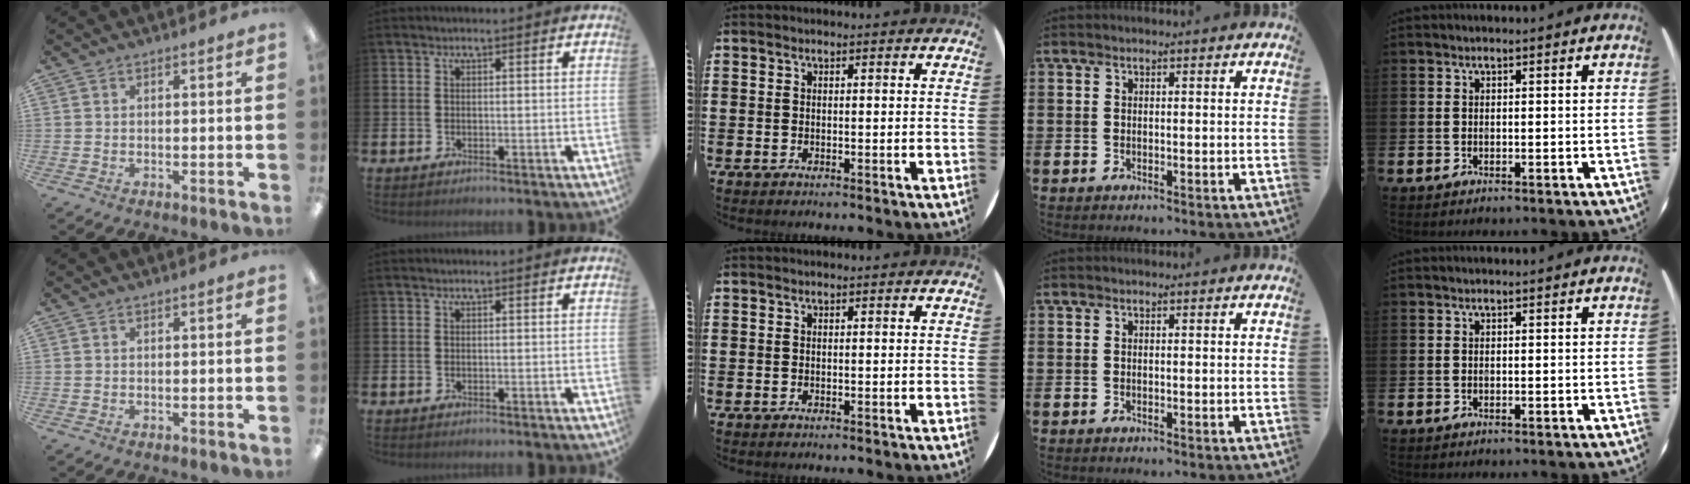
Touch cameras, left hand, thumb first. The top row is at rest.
{}